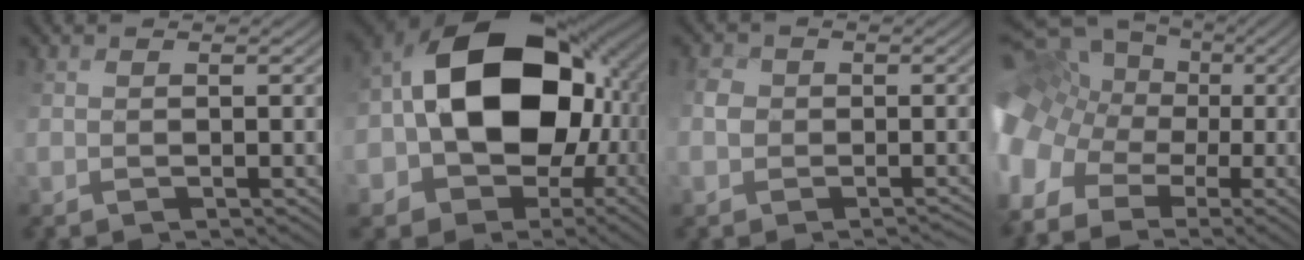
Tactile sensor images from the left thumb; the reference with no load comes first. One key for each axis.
{"total": 18.3, "fx": 1.3, "fy": 13.5, "fz": 12.3, "tx": -0.228, "ty": 0.009, "tz": 0.023}
{"total": 4.1, "fx": -1.9, "fy": 3.6, "fz": 0.9, "tx": -0.011, "ty": 0.002, "tz": -0.030}
{"total": 14.4, "fx": -1.6, "fy": 11.9, "fz": 8.0, "tx": -0.225, "ty": 0.007, "tz": -0.033}